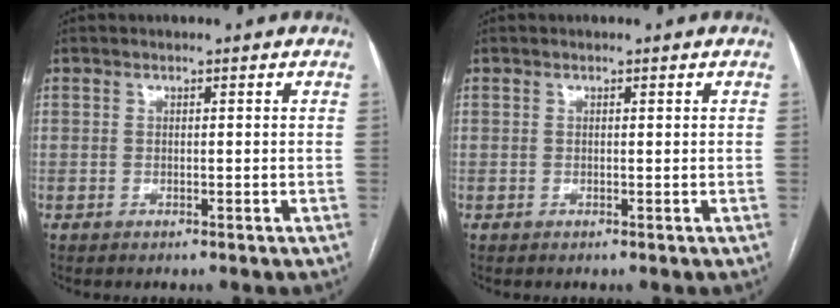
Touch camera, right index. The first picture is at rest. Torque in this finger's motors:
{"motor_torque": [-0.04, -0.07, 0.02, 0.01]}